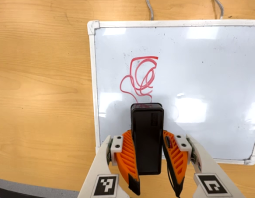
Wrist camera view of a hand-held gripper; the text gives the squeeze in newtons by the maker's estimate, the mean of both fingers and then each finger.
{"total": 6.1, "left": 5.2, "right": 7.0}